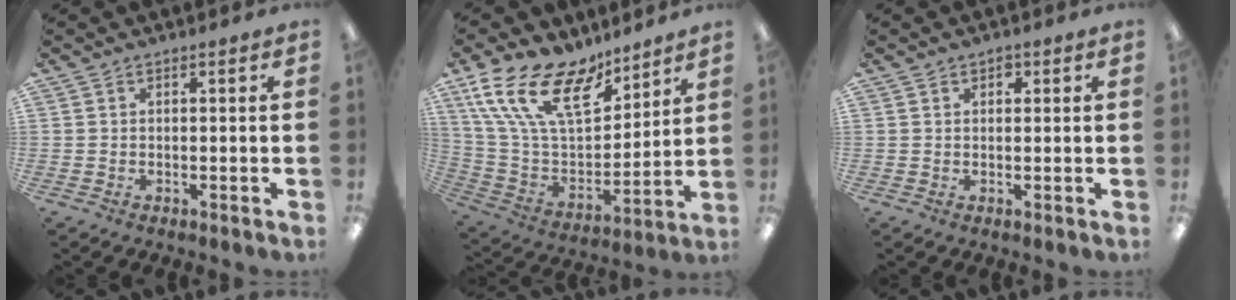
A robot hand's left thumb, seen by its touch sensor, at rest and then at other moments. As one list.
[{"total": 21.2, "force": [12.8, 10.4, 13.3], "torque": [-0.273, -0.069, 0.233]}, {"total": 1.4, "force": [0.8, 1.0, 0.6], "torque": [-0.004, 0.000, 0.011]}]